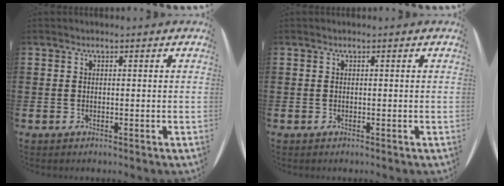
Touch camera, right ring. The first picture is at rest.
{"total": 0.0}